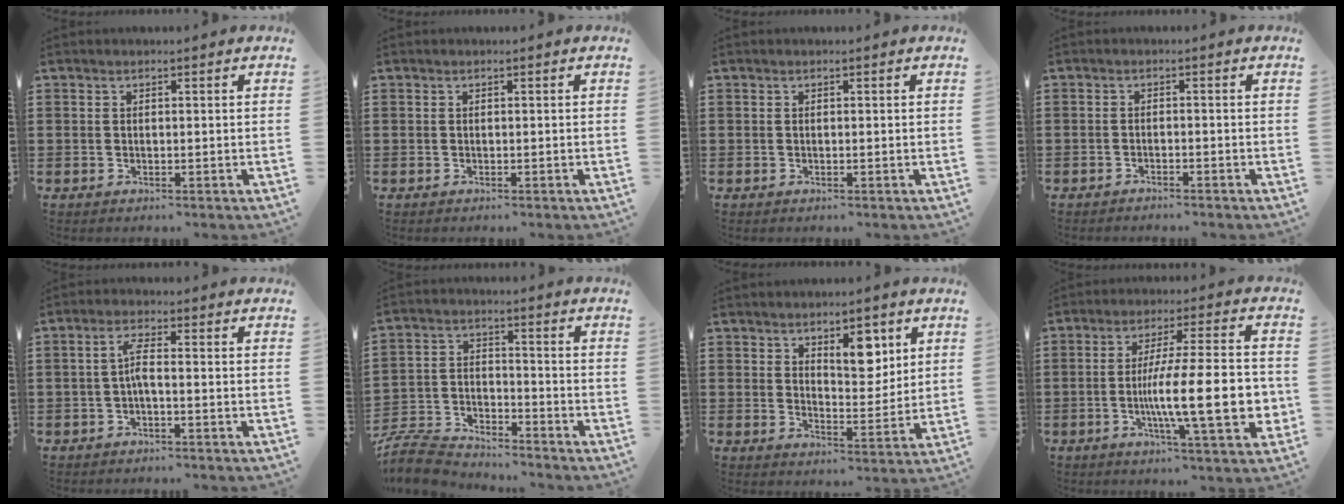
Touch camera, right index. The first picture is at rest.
{"total": 0.0}
{"total": 0.0}
{"total": 1.1, "force": [-1.1, 0.1, 0.1], "torque": [-0.005, 0.002, -0.024]}
{"total": 2.9, "force": [-0.7, 0.6, 2.7], "torque": [-0.059, 0.000, -0.018]}
{"total": 7.9, "force": [-7.6, 1.6, 1.3], "torque": [-0.045, 0.010, -0.156]}
{"total": 6.7, "force": [3.6, 3.4, 4.4], "torque": [-0.057, -0.007, 0.057]}
{"total": 16.3, "force": [-3.1, 3.0, 15.7], "torque": [-0.253, -0.015, -0.056]}